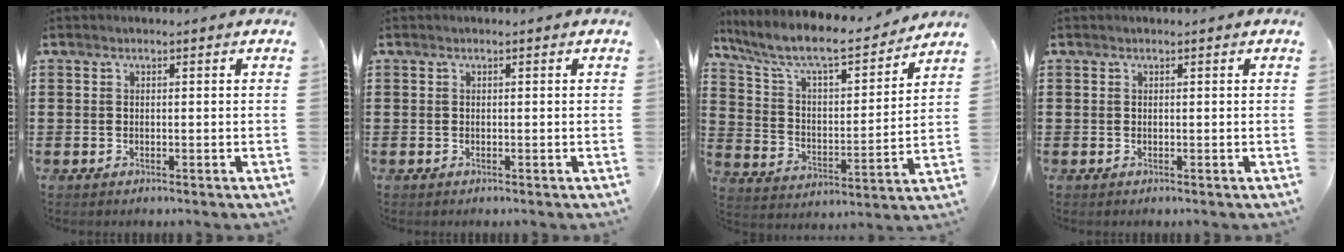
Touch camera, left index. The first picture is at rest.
{"total": 0.0}
{"total": 8.9, "force": [7.7, 1.2, 4.3], "torque": [-0.115, -0.049, 0.126]}
{"total": 0.0}